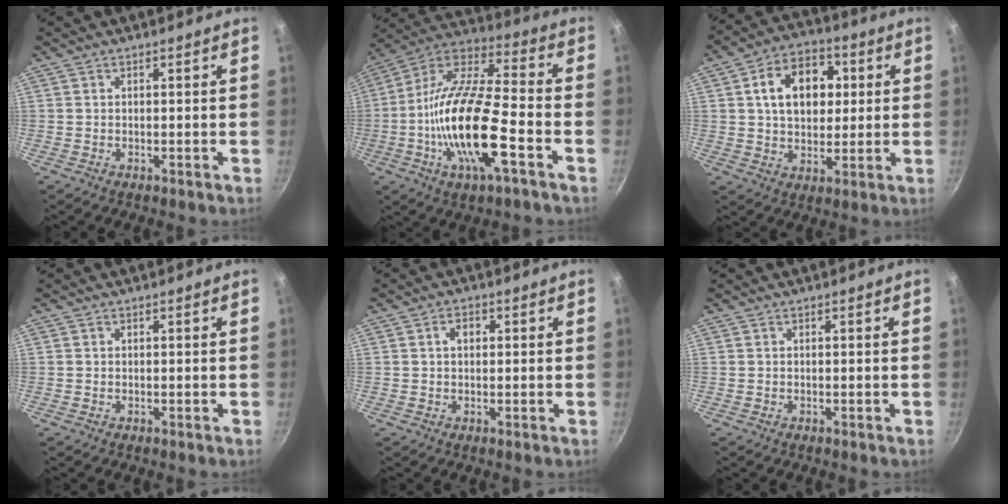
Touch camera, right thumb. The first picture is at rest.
{"total": 21.5, "force": [-6.2, 6.9, 19.4], "torque": [-0.365, 0.030, -0.133]}
{"total": 14.3, "force": [3.0, 10.2, 9.6], "torque": [-0.113, 0.011, 0.039]}
{"total": 0.0}
{"total": 2.6, "force": [0.5, 1.9, 1.8], "torque": [-0.016, 0.007, 0.007]}
{"total": 0.0}